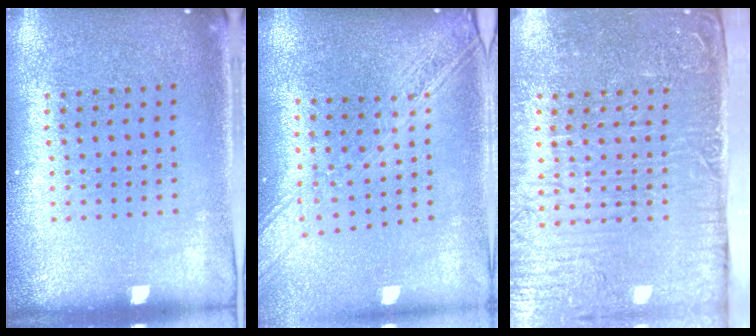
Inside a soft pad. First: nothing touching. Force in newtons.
{"total": 2.2, "press": 1.8, "slide": 1.3}
{"total": 5.5, "press": 4.6, "slide": 3.0}